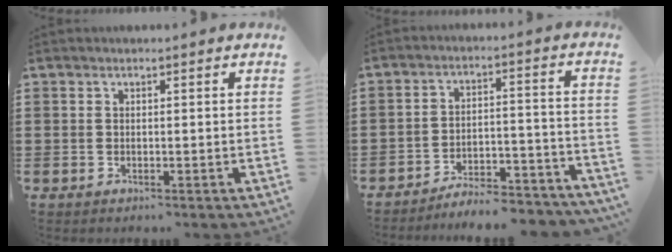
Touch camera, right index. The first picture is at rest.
{"total": 6.1, "force": [-5.9, 0.4, 1.3], "torque": [-0.019, 0.010, -0.117]}